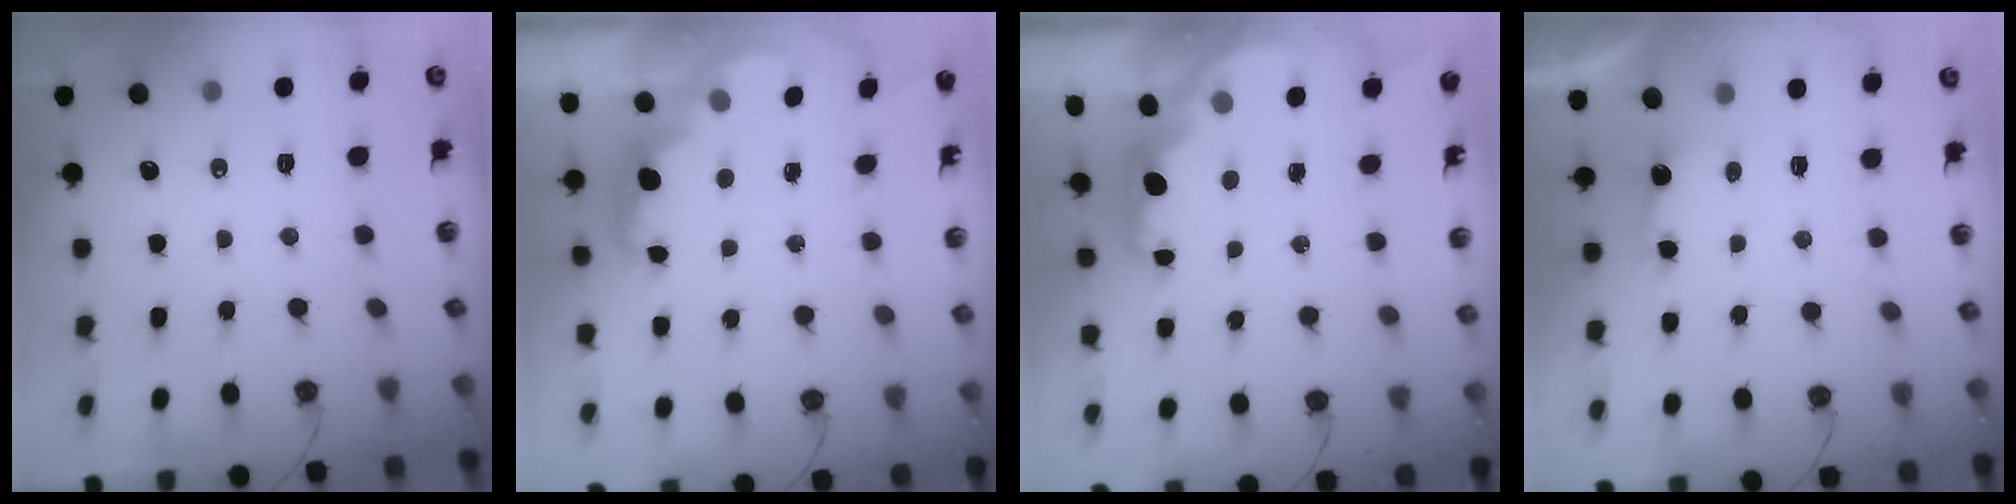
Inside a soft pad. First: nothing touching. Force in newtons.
{"total": 2.3, "press": 2.2, "slide": 0.7}
{"total": 2.5, "press": 2.4, "slide": 0.8}
{"total": 2.4, "press": 2.3, "slide": 0.9}